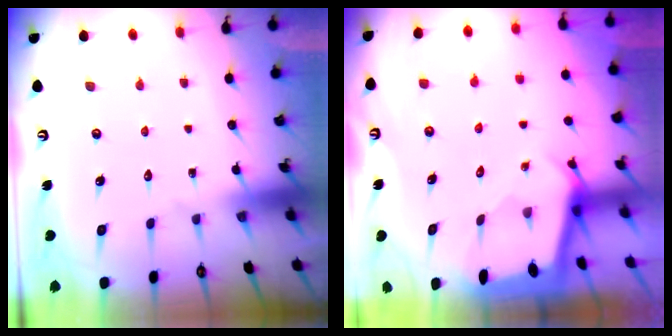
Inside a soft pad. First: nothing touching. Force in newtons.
{"total": 1.3, "press": 1.3, "slide": 0.1}